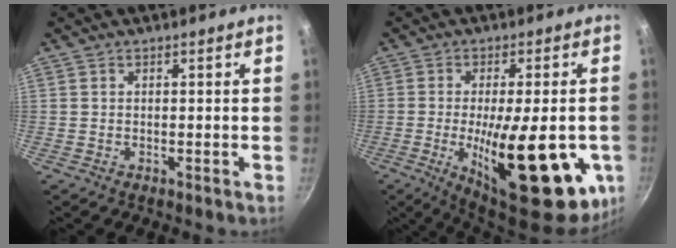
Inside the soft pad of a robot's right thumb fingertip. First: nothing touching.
{"total": 25.3, "force": [-6.0, 8.6, 23.0], "torque": [-0.304, -0.012, -0.071]}